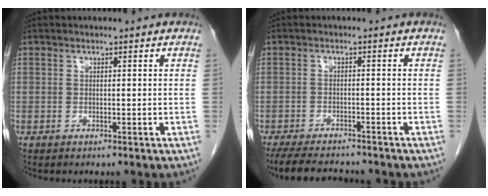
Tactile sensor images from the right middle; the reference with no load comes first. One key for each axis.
{"total": 8.7, "fx": -7.8, "fy": 1.8, "fz": 3.3, "tx": -0.057, "ty": -0.012, "tz": -0.120}